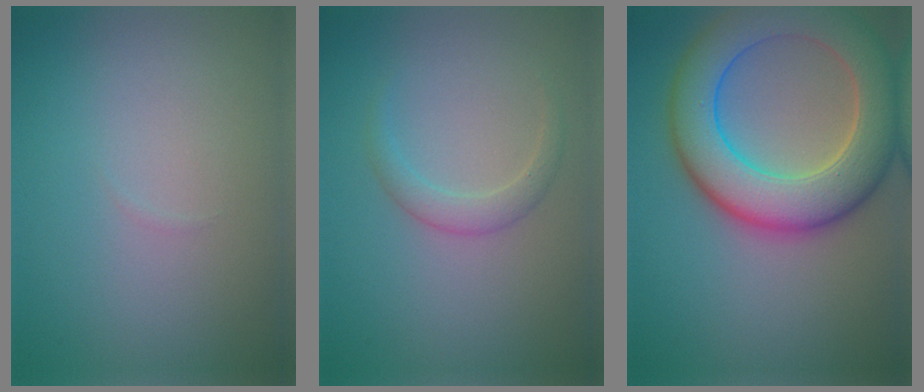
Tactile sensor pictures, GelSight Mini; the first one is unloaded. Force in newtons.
{"total": 1.7, "press": 1.7, "slide": 0.1}
{"total": 9.6, "press": 9.5, "slide": 0.4}